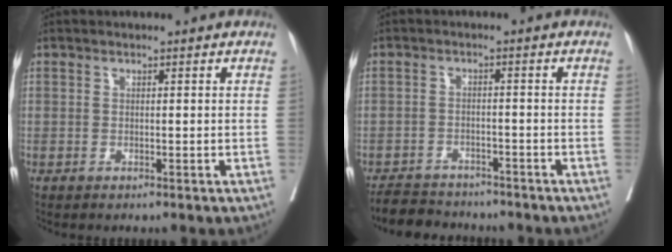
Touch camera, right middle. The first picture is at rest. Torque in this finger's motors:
{"motor_torque": [0.43, -0.88, -0.02, -0.01]}